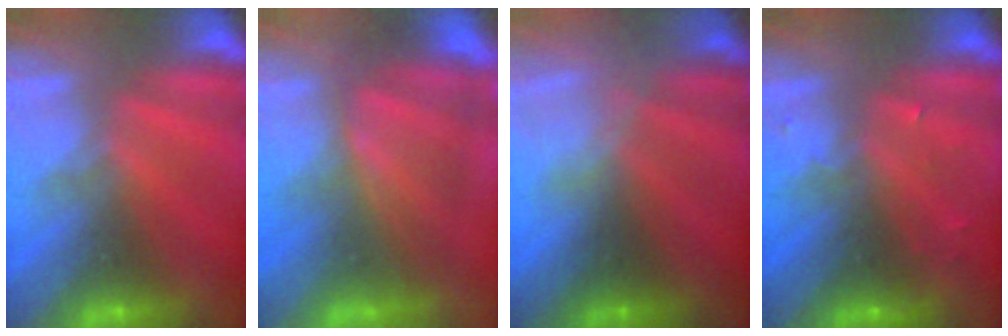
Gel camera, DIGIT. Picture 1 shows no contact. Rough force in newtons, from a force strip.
{"total": 4.9}
{"total": 2.3}
{"total": 2.9}